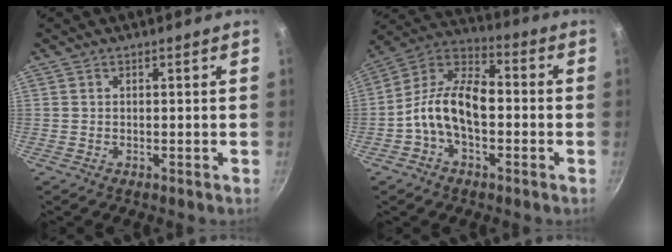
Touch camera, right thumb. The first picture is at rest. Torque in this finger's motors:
{"motor_torque": [1.85, 1.48, 1.12, -0.83, 0.13]}